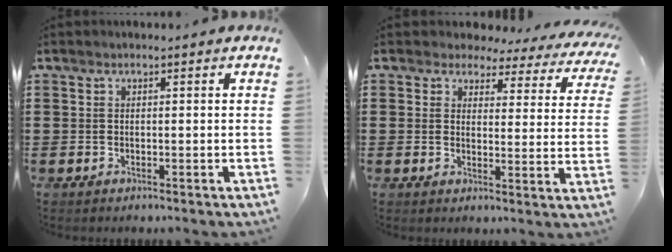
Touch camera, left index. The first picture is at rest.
{"total": 3.2, "force": [2.8, 1.5, 0.5], "torque": [-0.023, -0.021, 0.041]}